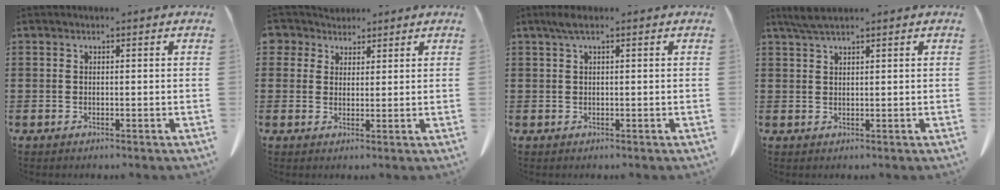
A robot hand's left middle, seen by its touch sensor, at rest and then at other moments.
{"total": 3.7, "force": [2.6, 2.6, 0.4], "torque": [-0.018, 0.006, 0.046]}
{"total": 1.7, "force": [0.6, 0.3, 1.6], "torque": [-0.033, 0.002, 0.011]}
{"total": 2.5, "force": [1.9, 0.3, 1.6], "torque": [-0.034, 0.001, 0.036]}